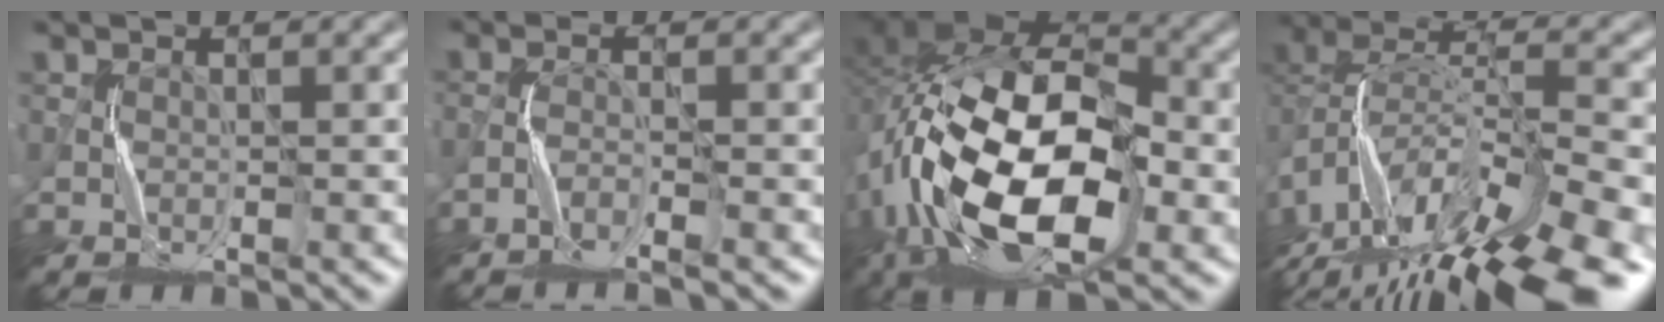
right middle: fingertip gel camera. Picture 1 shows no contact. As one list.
[{"total": 1.9, "force": [-1.5, -0.1, 1.1], "torque": [-0.024, 0.000, -0.040]}, {"total": 18.1, "force": [-3.7, 9.9, 14.7], "torque": [-0.293, 0.018, -0.072]}, {"total": 15.3, "force": [-10.3, 5.9, 9.7], "torque": [-0.204, -0.010, -0.149]}]